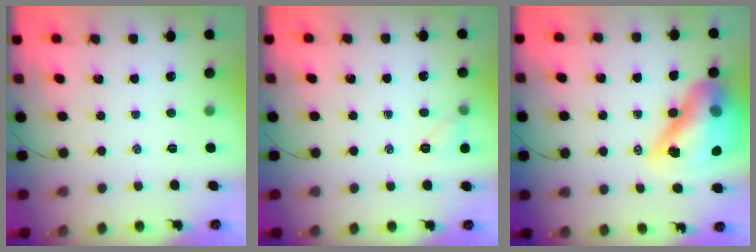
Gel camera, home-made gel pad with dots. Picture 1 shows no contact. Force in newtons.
{"total": 5.7, "press": 5.5, "slide": 1.5}
{"total": 20.8, "press": 20.1, "slide": 5.3}